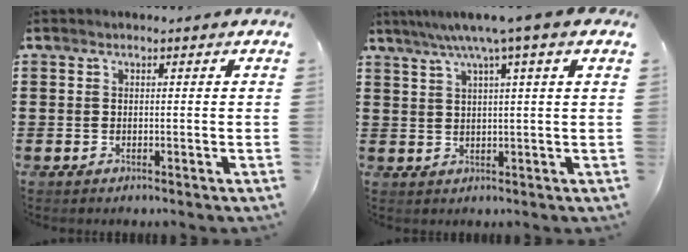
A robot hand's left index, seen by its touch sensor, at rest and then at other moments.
{"total": 5.6, "force": [3.4, -0.6, 4.5], "torque": [-0.097, -0.003, 0.054]}